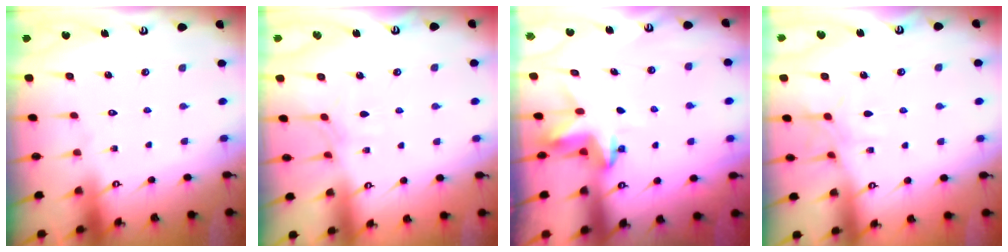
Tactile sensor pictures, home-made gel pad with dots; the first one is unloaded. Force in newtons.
{"total": 3.7, "press": 3.6, "slide": 0.6}
{"total": 3.8, "press": 3.8, "slide": 0.3}
{"total": 5.5, "press": 5.5, "slide": 0.6}